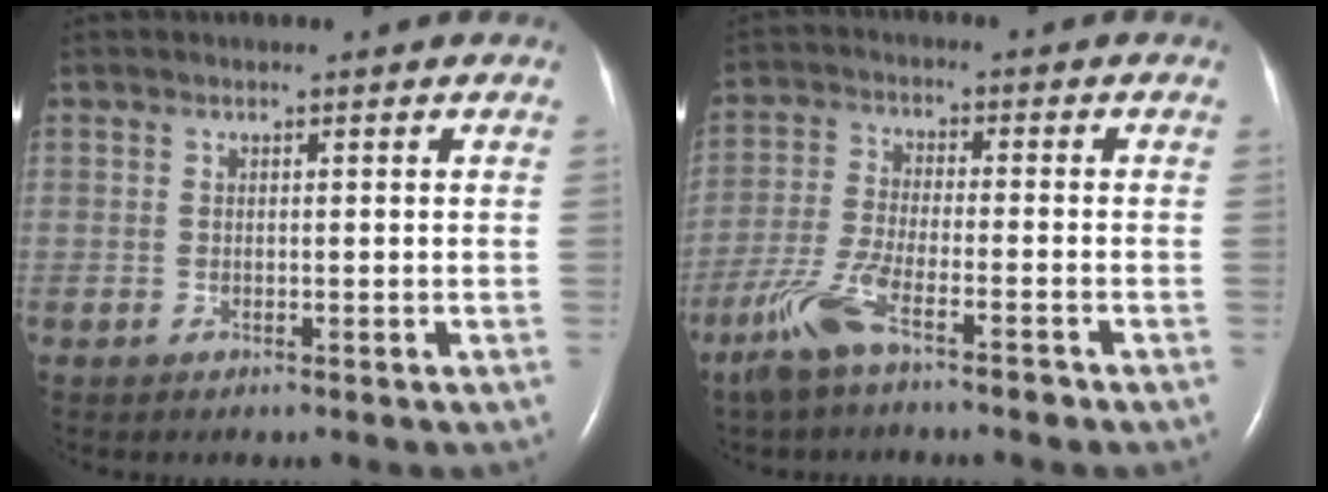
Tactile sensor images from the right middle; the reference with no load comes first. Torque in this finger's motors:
{"motor_torque": [0.44, -0.40, 0.17, 0.05]}